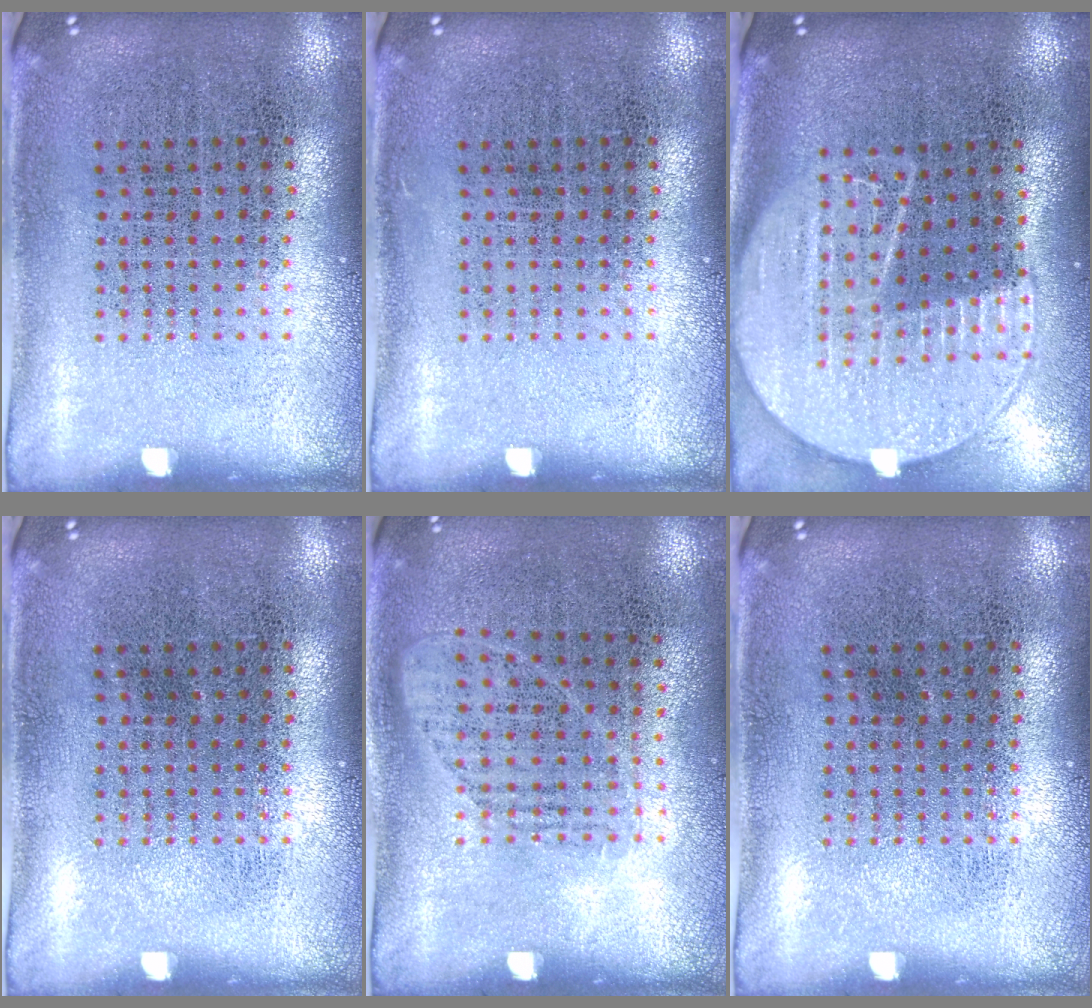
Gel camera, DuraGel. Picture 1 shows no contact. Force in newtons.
{"total": 0.0}
{"total": 2.1, "press": 1.9, "slide": 1.0}
{"total": 0.0}
{"total": 0.9, "press": 0.8, "slide": 0.5}
{"total": 0.0}